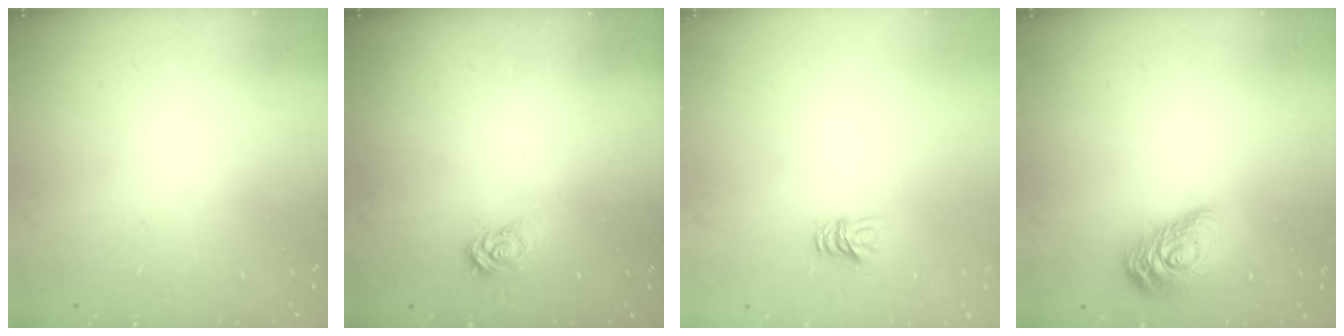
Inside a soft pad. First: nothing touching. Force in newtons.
{"total": 3.0, "press": 3.0, "slide": 0.3}
{"total": 5.1, "press": 5.0, "slide": 0.4}
{"total": 12.6, "press": 12.6, "slide": 0.7}